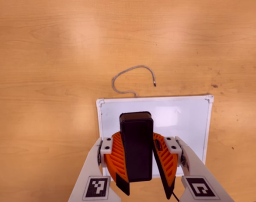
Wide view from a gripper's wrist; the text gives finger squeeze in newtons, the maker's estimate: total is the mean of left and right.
{"total": 10.0, "left": 10.1, "right": 9.9}